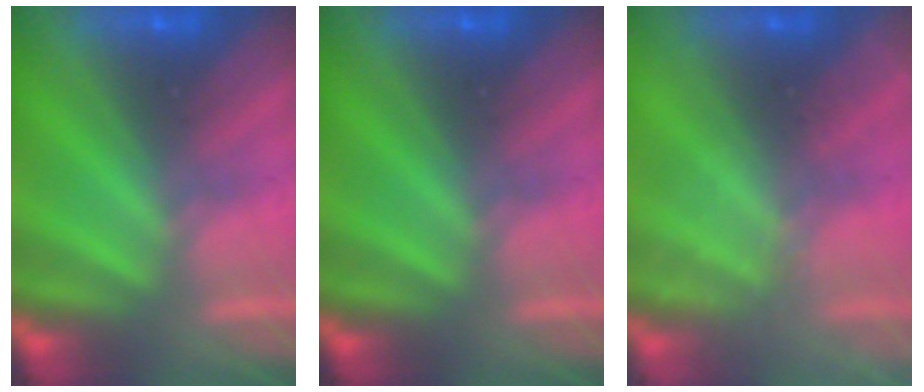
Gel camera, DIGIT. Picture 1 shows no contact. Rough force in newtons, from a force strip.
{"total": 0.0}
{"total": 2.2}